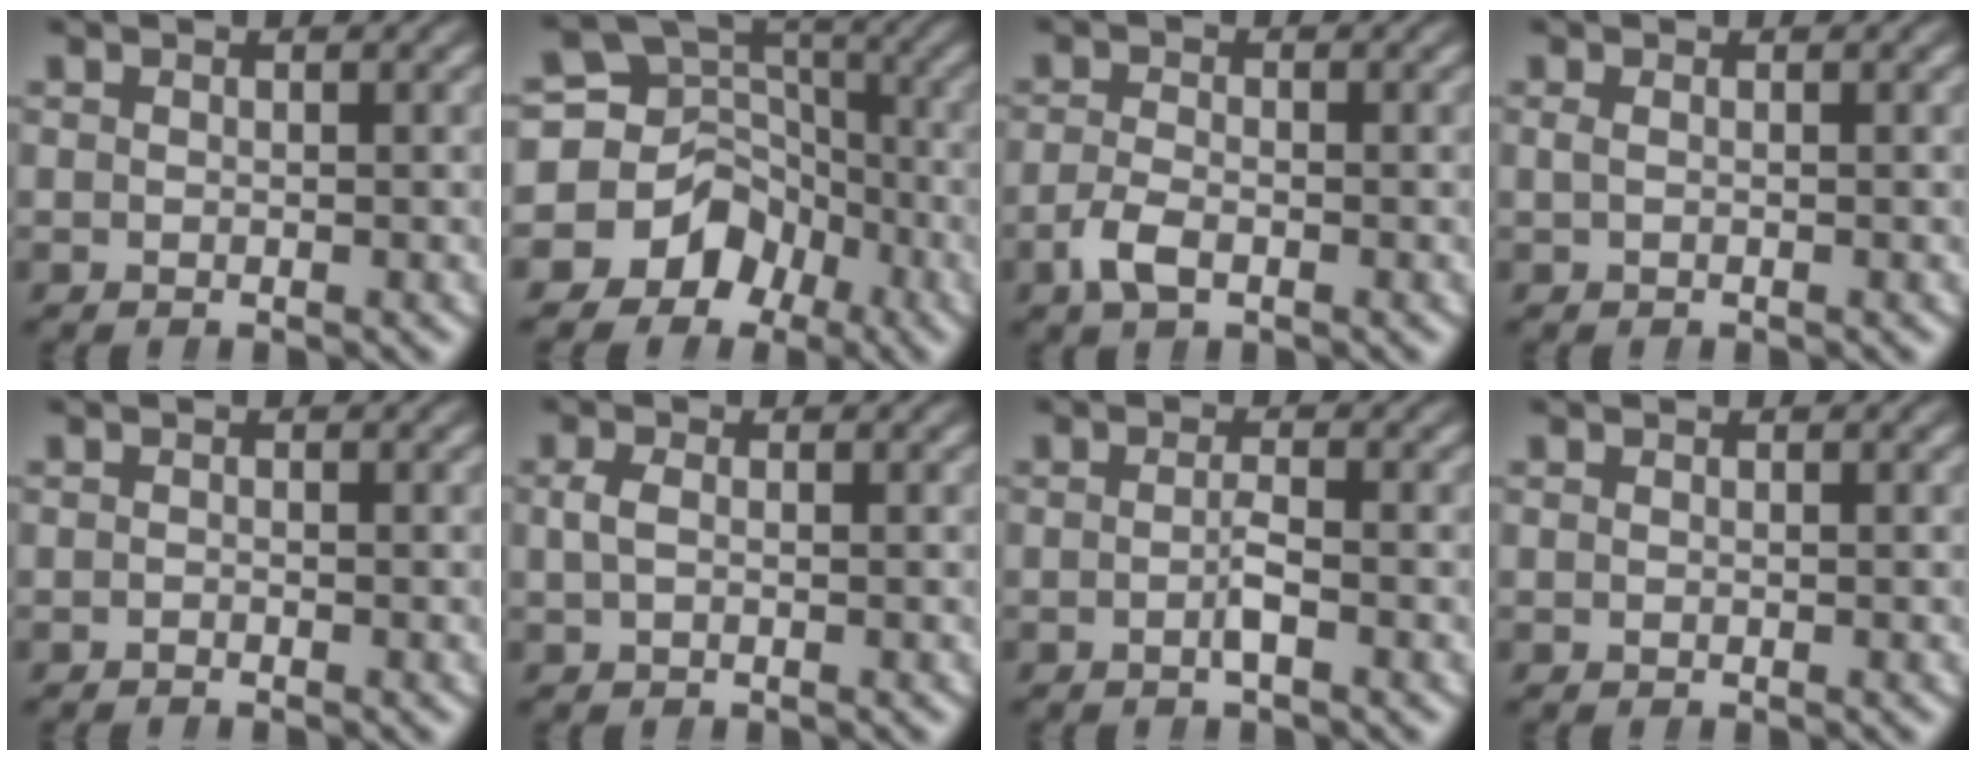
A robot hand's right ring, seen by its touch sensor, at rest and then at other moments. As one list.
[{"total": 13.6, "force": [-1.5, 12.2, 5.8], "torque": [-0.128, -0.041, -0.024]}, {"total": 2.1, "force": [-1.3, 0.8, 1.4], "torque": [-0.037, -0.012, -0.020]}, {"total": 0.7, "force": [-0.1, -0.4, 0.5], "torque": [-0.016, -0.010, 0.003]}, {"total": 0.7, "force": [-0.7, -0.1, 0.0], "torque": [0.001, 0.000, -0.013]}, {"total": 0.9, "force": [-0.1, 0.1, 0.9], "torque": [-0.031, -0.008, 0.005]}, {"total": 1.5, "force": [-0.8, 0.2, 1.2], "torque": [-0.029, -0.004, -0.017]}, {"total": 0.0}]